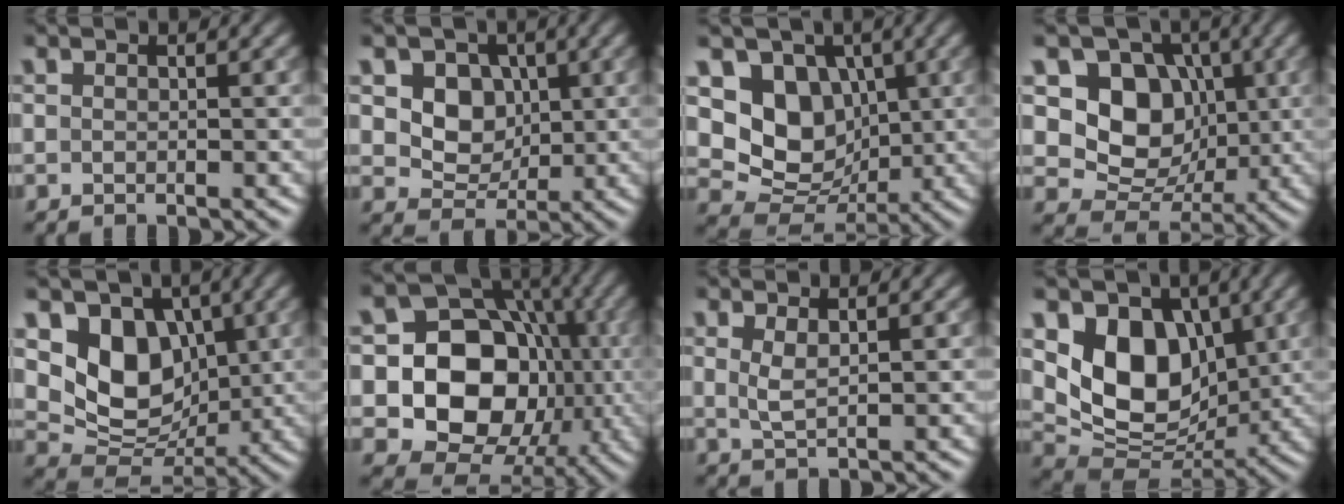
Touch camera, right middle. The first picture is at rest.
{"total": 4.9, "force": [1.1, 4.0, 2.7], "torque": [-0.052, -0.013, 0.015]}
{"total": 7.3, "force": [1.6, 5.9, 4.0], "torque": [-0.066, -0.013, 0.017]}
{"total": 7.8, "force": [1.3, 6.4, 4.2], "torque": [-0.069, -0.008, 0.006]}
{"total": 7.2, "force": [2.0, 5.6, 4.1], "torque": [-0.069, -0.019, 0.032]}
{"total": 14.5, "force": [-2.0, 12.3, 7.5], "torque": [-0.096, -0.008, -0.058]}
{"total": 1.6, "force": [0.7, 0.4, 1.4], "torque": [-0.033, -0.003, 0.016]}
{"total": 8.6, "force": [2.1, 6.3, 5.5], "torque": [-0.095, -0.022, 0.036]}